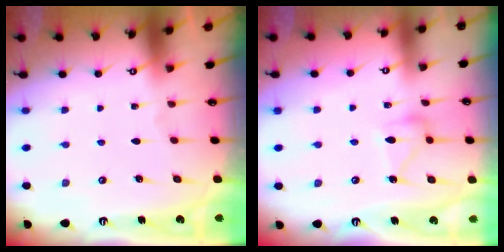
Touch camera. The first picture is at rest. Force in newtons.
{"total": 11.1, "press": 11.1, "slide": 0.6}